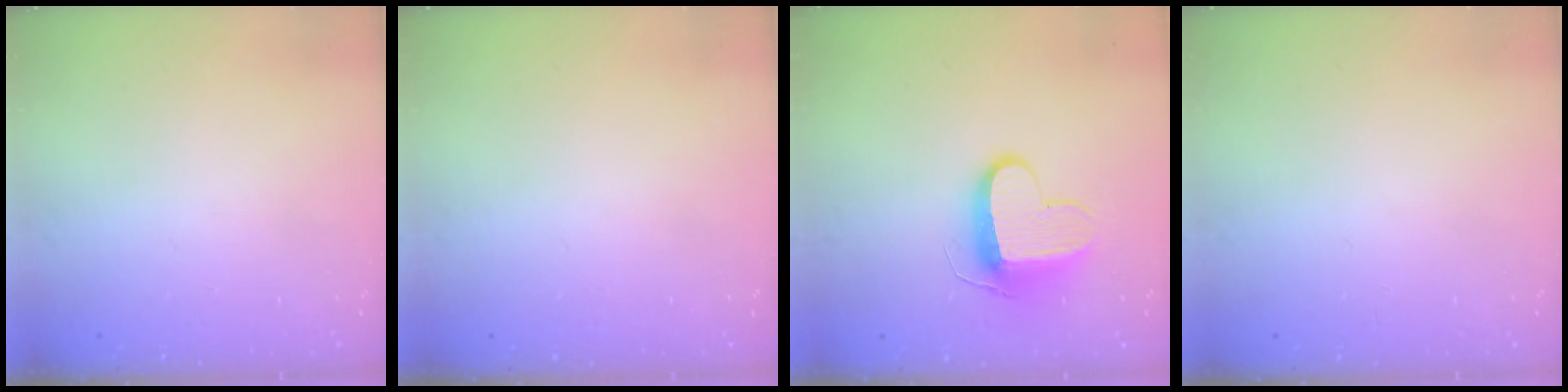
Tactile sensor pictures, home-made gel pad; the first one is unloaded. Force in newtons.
{"total": 0.0}
{"total": 10.3, "press": 10.2, "slide": 0.5}
{"total": 0.0}